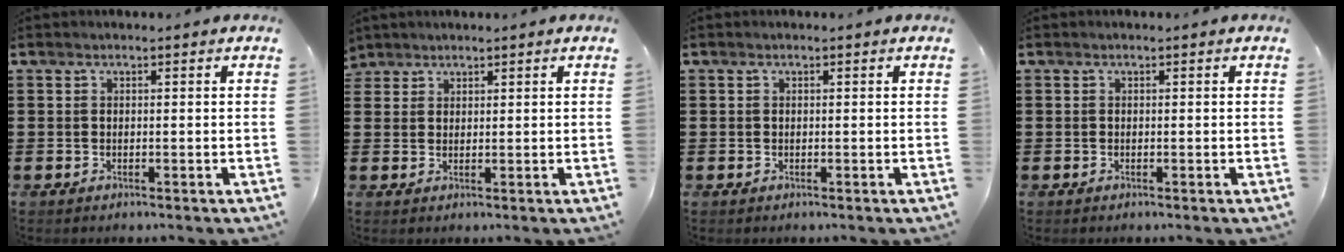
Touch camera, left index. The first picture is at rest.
{"total": 2.0, "force": [1.7, 1.0, 0.0], "torque": [-0.006, 0.005, 0.035]}
{"total": 0.0}
{"total": 0.0}